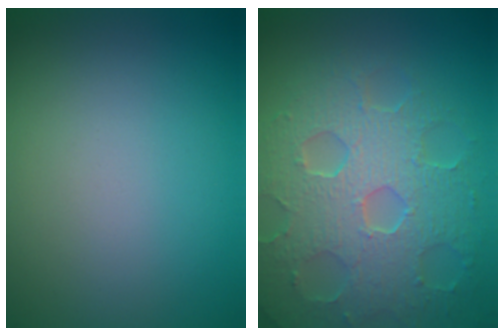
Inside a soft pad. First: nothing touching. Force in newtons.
{"total": 8.5, "press": 5.9, "slide": 6.1}